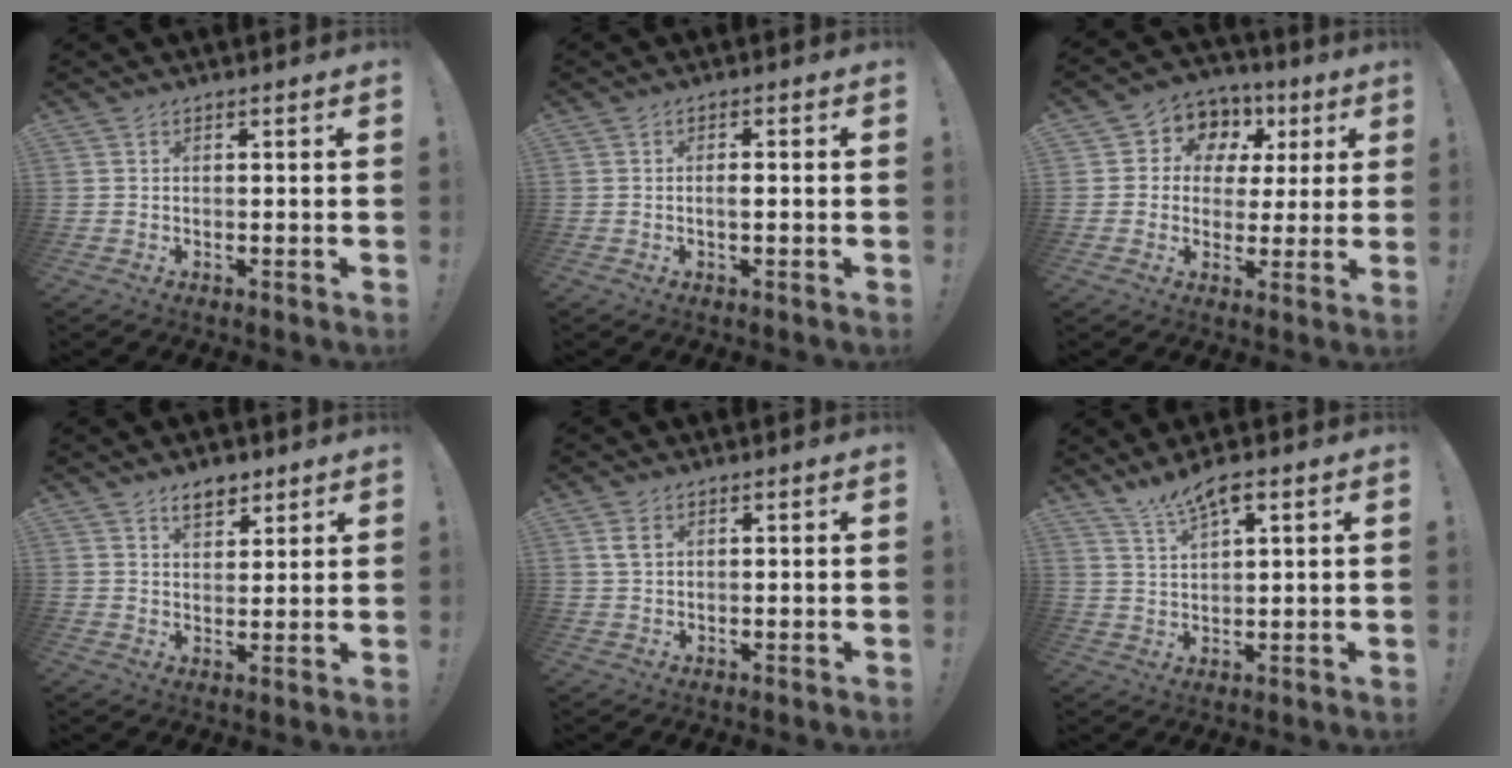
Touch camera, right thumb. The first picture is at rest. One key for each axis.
{"total": 1.4, "fx": -0.2, "fy": 0.4, "fz": 1.4, "tx": -0.025, "ty": 0.001, "tz": -0.006}
{"total": 8.7, "fx": 2.4, "fy": 7.9, "fz": 3.0, "tx": -0.048, "ty": -0.016, "tz": 0.050}
{"total": 6.0, "fx": 4.1, "fy": 3.4, "fz": 2.7, "tx": -0.033, "ty": -0.017, "tz": 0.073}
{"total": 3.1, "fx": 1.6, "fy": 1.7, "fz": 2.0, "tx": -0.027, "ty": -0.002, "tz": 0.026}
{"total": 7.1, "fx": 5.1, "fy": 1.8, "fz": 4.6, "tx": -0.087, "ty": -0.020, "tz": 0.091}